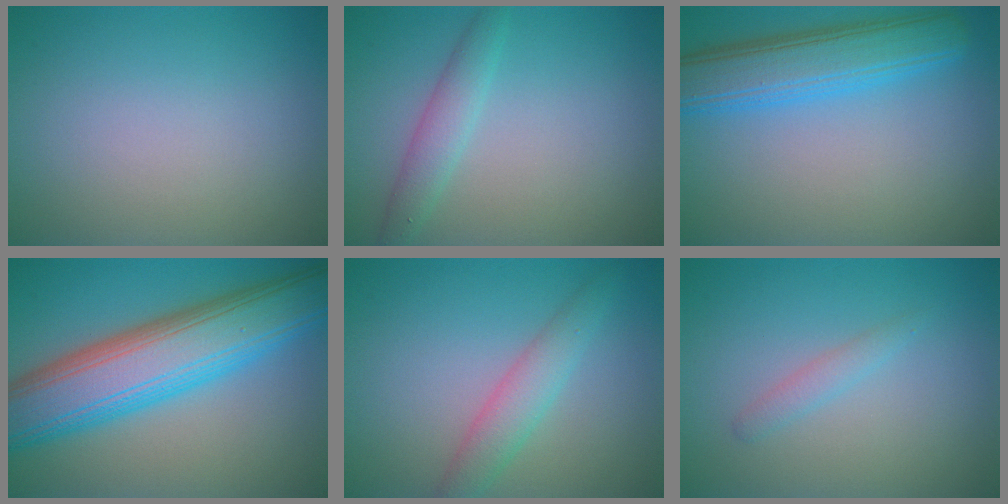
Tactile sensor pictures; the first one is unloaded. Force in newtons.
{"total": 2.3, "press": 2.3, "slide": 0.0}
{"total": 6.3, "press": 6.3, "slide": 0.1}
{"total": 11.2, "press": 11.2, "slide": 0.2}
{"total": 2.9, "press": 2.9, "slide": 0.1}
{"total": 1.2, "press": 1.2, "slide": 0.0}